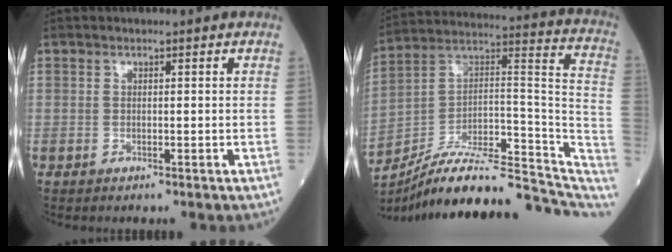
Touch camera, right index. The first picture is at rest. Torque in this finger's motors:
{"motor_torque": [-1.01, -1.13, -0.36, -0.21]}